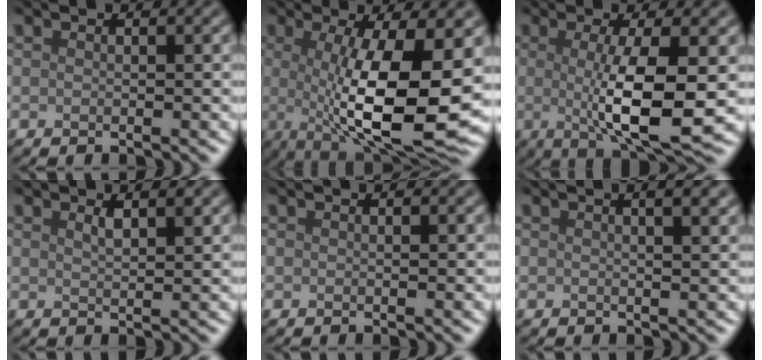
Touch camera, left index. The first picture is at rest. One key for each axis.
{"total": 11.9, "fx": -0.6, "fy": 3.3, "fz": 11.5, "tx": -0.178, "ty": -0.020, "tz": -0.009}
{"total": 7.5, "fx": -0.4, "fy": 1.5, "fz": 7.4, "tx": -0.119, "ty": -0.010, "tz": -0.005}
{"total": 1.4, "fx": 1.0, "fy": 0.3, "fz": 1.0, "tx": -0.016, "ty": 0.001, "tz": 0.015}
{"total": 0.0}
{"total": 3.1, "fx": 1.3, "fy": 1.1, "fz": 2.6, "tx": -0.012, "ty": 0.010, "tz": 0.000}